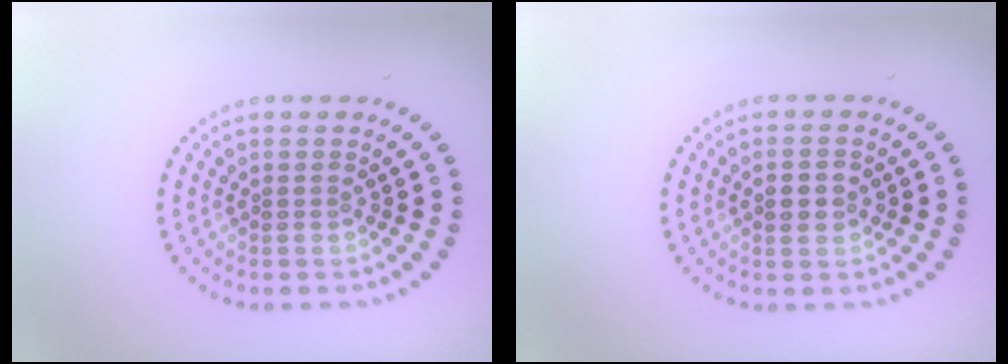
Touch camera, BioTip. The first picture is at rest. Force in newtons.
{"total": 2.3, "press": 2.3, "slide": 0.1}